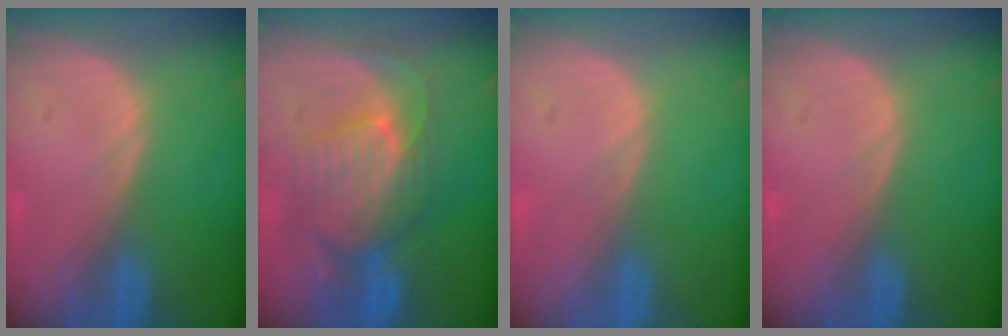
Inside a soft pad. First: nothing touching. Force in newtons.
{"total": 9.3, "press": 8.7, "slide": 3.3}
{"total": 0.0}
{"total": 0.0}